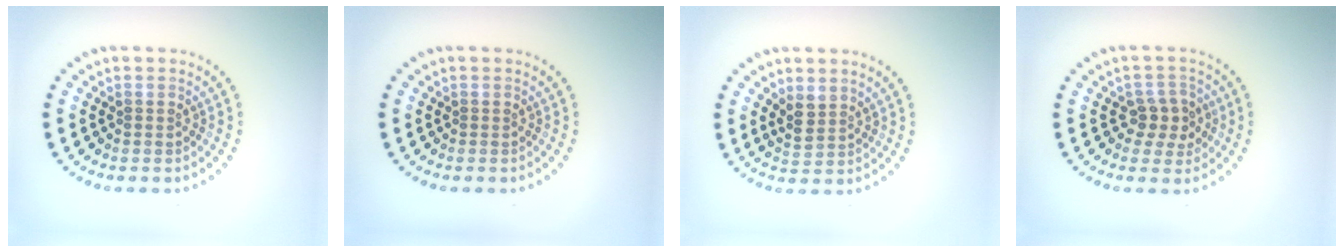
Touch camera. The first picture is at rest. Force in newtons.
{"total": 0.0}
{"total": 2.1, "press": 1.7, "slide": 1.1}
{"total": 2.7, "press": 2.5, "slide": 0.9}